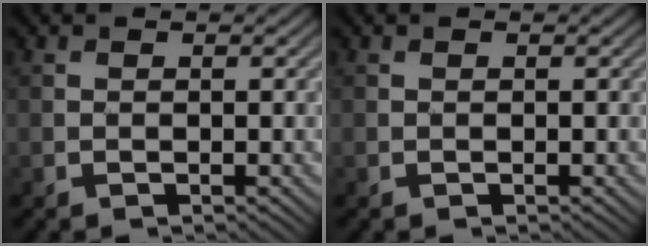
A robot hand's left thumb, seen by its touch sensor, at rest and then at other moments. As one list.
[{"total": 0.0}]